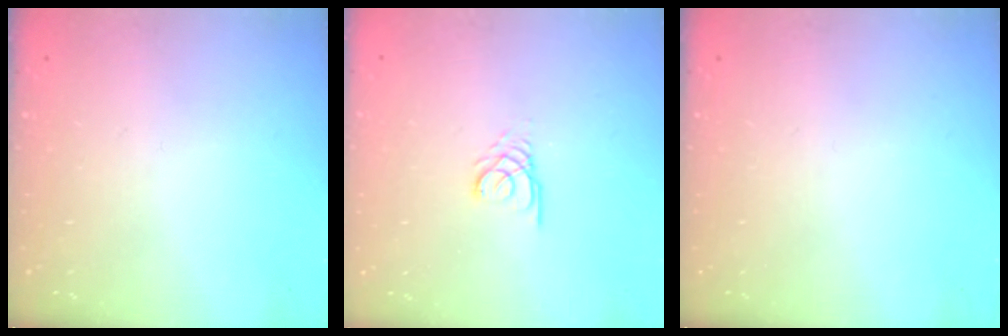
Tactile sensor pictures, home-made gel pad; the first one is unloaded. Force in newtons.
{"total": 2.7, "press": 2.7, "slide": 0.3}
{"total": 0.0}